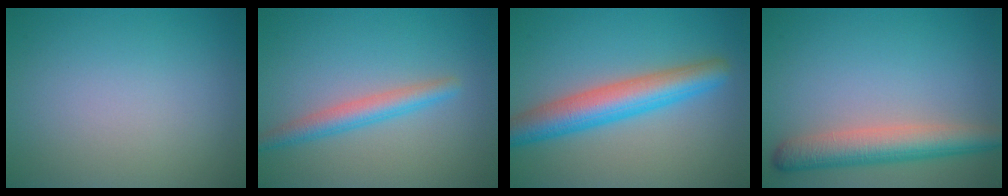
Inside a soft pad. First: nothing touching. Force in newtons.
{"total": 2.8, "press": 2.8, "slide": 0.1}
{"total": 6.1, "press": 6.1, "slide": 0.2}
{"total": 5.2, "press": 5.2, "slide": 0.2}